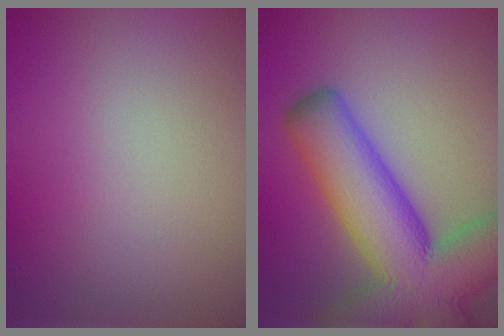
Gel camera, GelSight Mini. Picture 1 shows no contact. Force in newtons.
{"total": 13.4, "press": 13.3, "slide": 0.7}